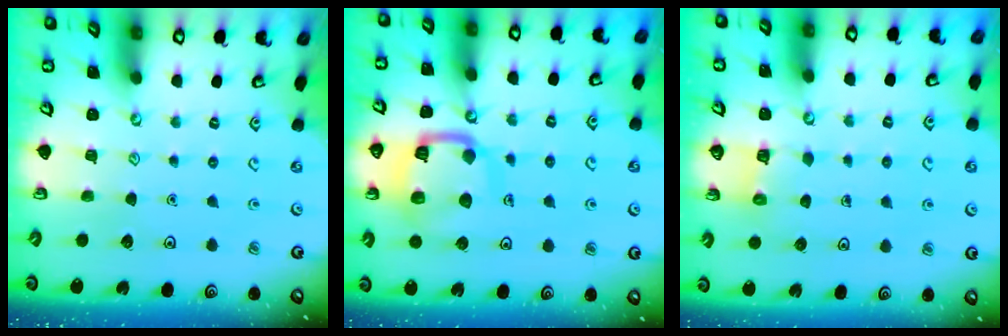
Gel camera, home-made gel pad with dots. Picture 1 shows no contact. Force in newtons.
{"total": 14.1, "press": 14.0, "slide": 1.7}
{"total": 4.1, "press": 4.1, "slide": 0.1}